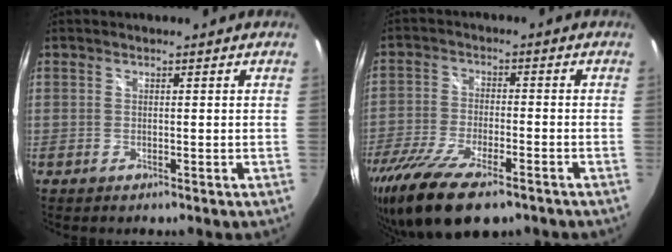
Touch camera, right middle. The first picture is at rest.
{"total": 14.9, "force": [-10.5, 4.7, 9.4], "torque": [-0.208, -0.052, -0.191]}